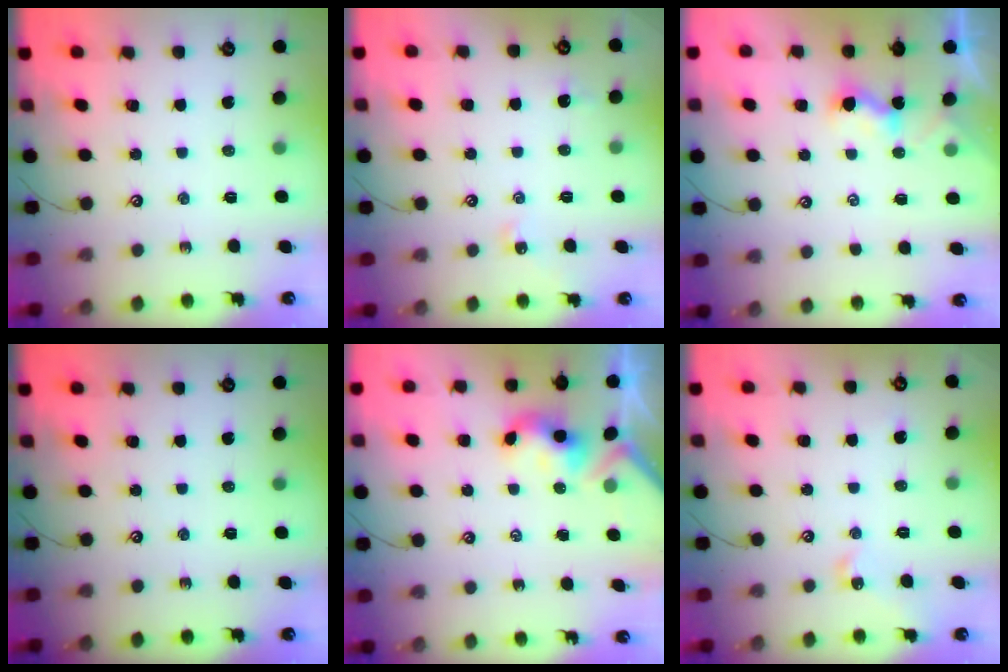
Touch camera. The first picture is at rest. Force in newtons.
{"total": 2.0, "press": 1.9, "slide": 0.5}
{"total": 2.8, "press": 2.8, "slide": 0.1}
{"total": 0.0}
{"total": 3.4, "press": 3.4, "slide": 0.3}
{"total": 3.1, "press": 3.1, "slide": 0.3}